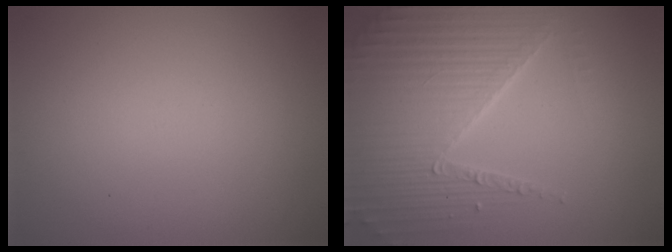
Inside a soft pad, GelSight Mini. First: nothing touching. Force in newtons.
{"total": 4.9, "press": 4.8, "slide": 1.2}